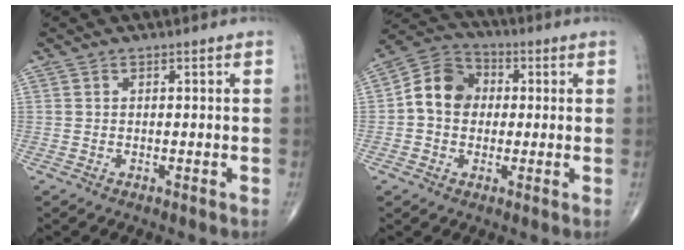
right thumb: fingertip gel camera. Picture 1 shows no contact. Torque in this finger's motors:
{"motor_torque": [1.23, 1.39, 0.47, -0.36, 0.05]}